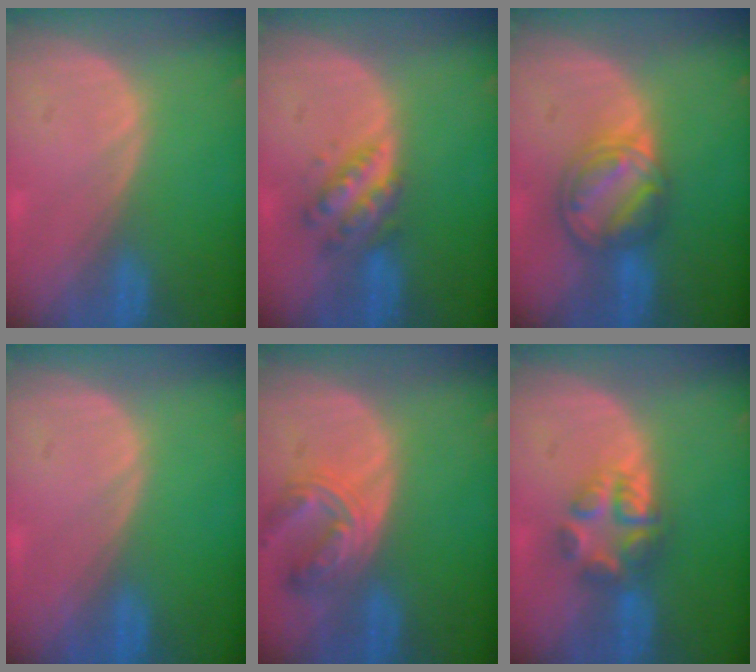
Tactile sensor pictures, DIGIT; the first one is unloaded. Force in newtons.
{"total": 5.0, "press": 5.0, "slide": 0.1}
{"total": 7.8, "press": 6.7, "slide": 3.8}
{"total": 0.0}
{"total": 6.8, "press": 6.3, "slide": 2.5}
{"total": 5.7, "press": 5.3, "slide": 2.0}